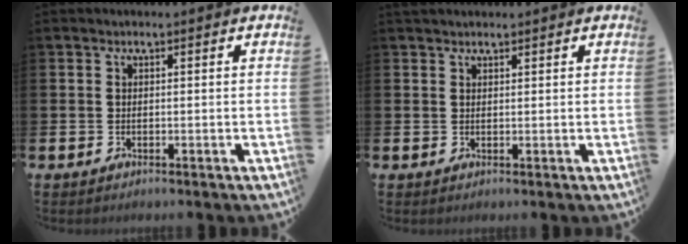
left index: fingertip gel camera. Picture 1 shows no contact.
{"total": 1.3, "force": [1.2, 0.4, 0.1], "torque": [0.006, 0.000, 0.020]}